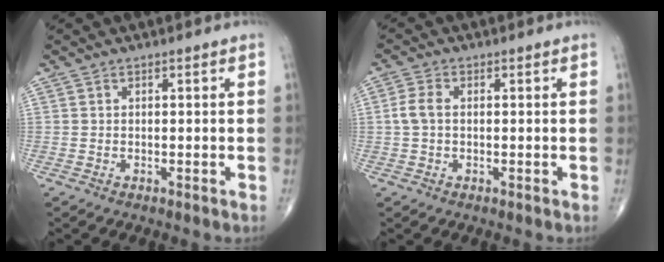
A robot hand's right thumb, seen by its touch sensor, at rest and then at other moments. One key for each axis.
{"total": 3.3, "fx": 0.1, "fy": 2.1, "fz": 2.6, "tx": -0.062, "ty": 0.008, "tz": -0.003}